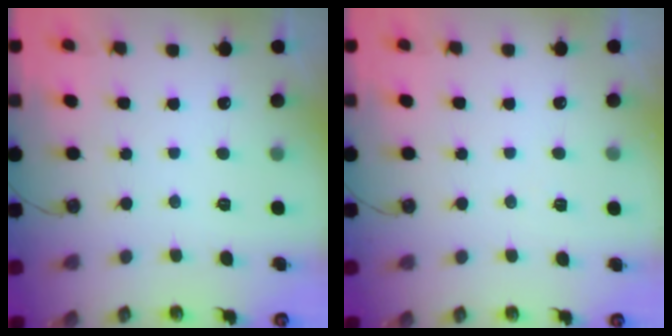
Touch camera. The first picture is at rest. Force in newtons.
{"total": 4.8, "press": 2.5, "slide": 4.1}